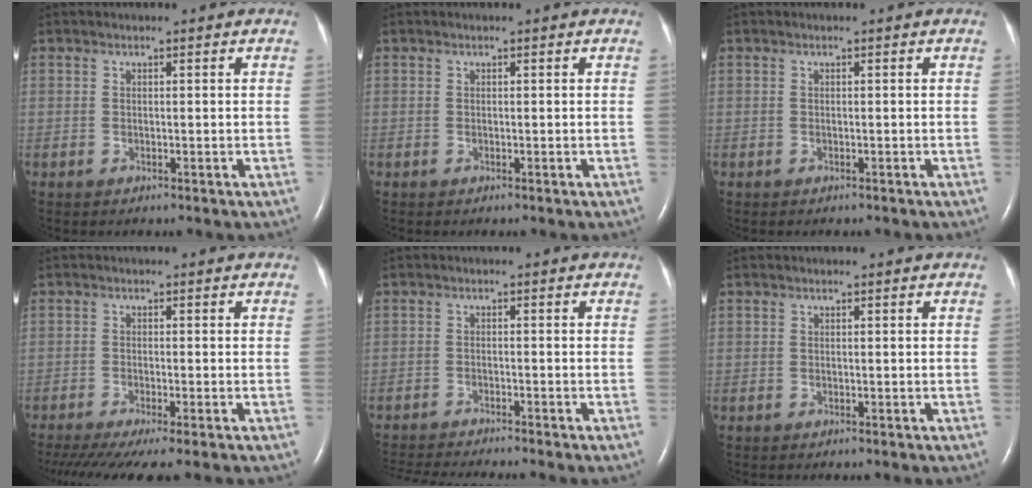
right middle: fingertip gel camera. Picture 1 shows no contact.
{"total": 0.0}
{"total": 0.6, "force": [-0.6, 0.2, 0.2], "torque": [-0.005, -0.001, -0.008]}
{"total": 9.3, "force": [-7.2, 0.8, 5.8], "torque": [-0.089, -0.018, -0.117]}
{"total": 8.5, "force": [-7.9, -0.8, 3.1], "torque": [-0.038, -0.017, -0.125]}
{"total": 0.0}